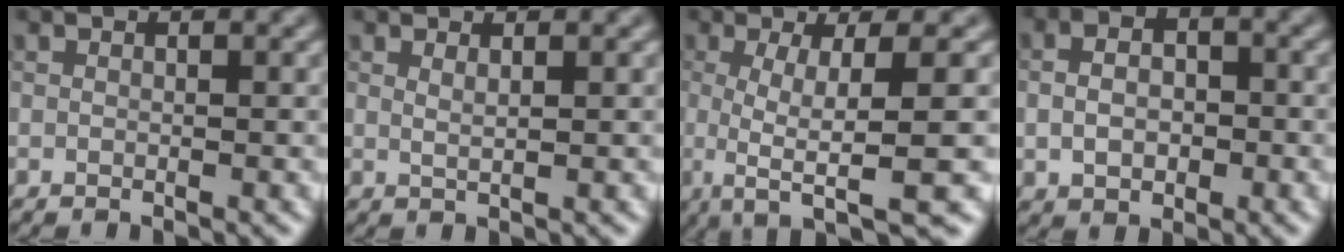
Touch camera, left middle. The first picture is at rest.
{"total": 0.7, "force": [0.3, 0.2, 0.6], "torque": [-0.007, 0.000, 0.005]}
{"total": 8.2, "force": [-1.9, 1.7, 7.8], "torque": [-0.105, -0.009, -0.028]}
{"total": 3.2, "force": [-0.8, 2.2, 2.2], "torque": [-0.046, 0.003, -0.009]}